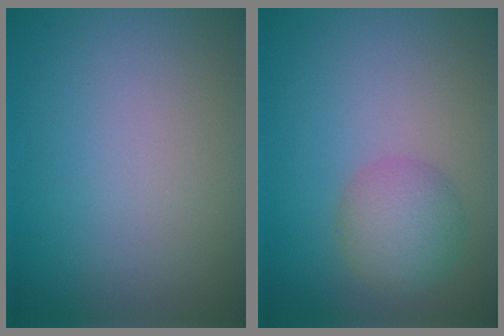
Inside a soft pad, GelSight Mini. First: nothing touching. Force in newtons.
{"total": 3.4, "press": 3.4, "slide": 0.1}